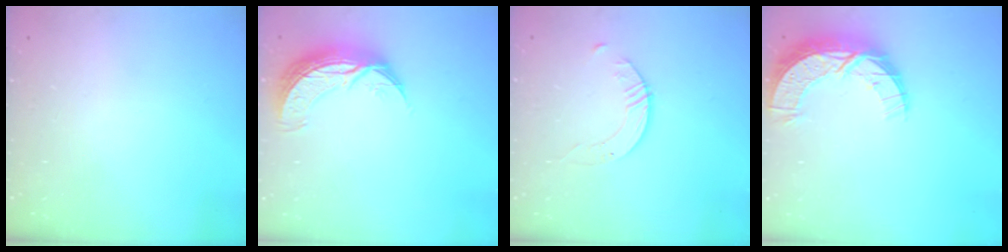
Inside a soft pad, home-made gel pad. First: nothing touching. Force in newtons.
{"total": 10.3, "press": 10.2, "slide": 0.7}
{"total": 2.8, "press": 2.8, "slide": 0.3}
{"total": 11.6, "press": 11.6, "slide": 0.7}